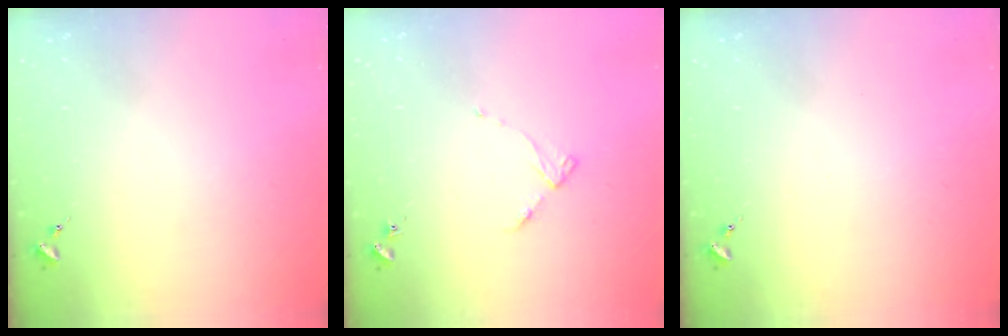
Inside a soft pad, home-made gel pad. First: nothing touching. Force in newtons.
{"total": 3.3, "press": 3.3, "slide": 0.4}
{"total": 0.0}